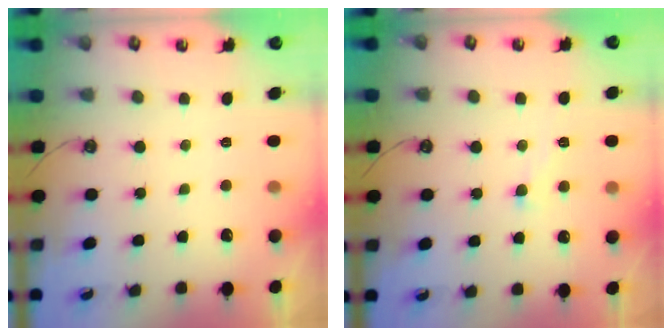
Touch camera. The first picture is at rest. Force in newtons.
{"total": 0.8, "press": 0.4, "slide": 0.7}